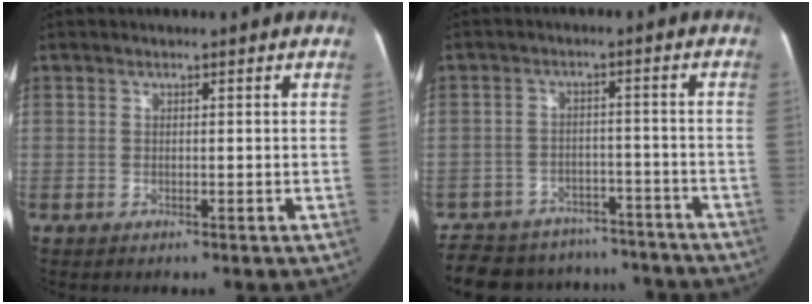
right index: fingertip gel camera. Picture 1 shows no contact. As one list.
[{"total": 16.9, "force": [-15.0, 6.9, 3.7], "torque": [-0.090, 0.021, -0.194]}]